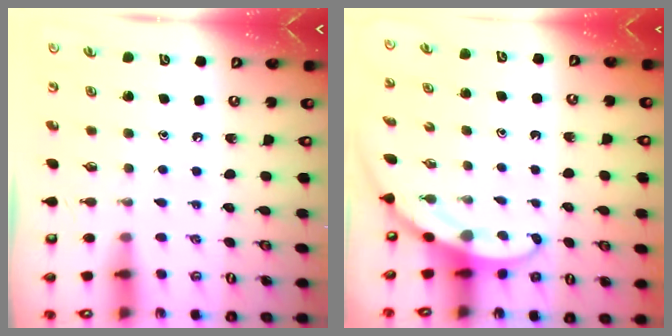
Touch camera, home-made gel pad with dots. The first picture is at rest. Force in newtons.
{"total": 3.2, "press": 3.2, "slide": 0.1}